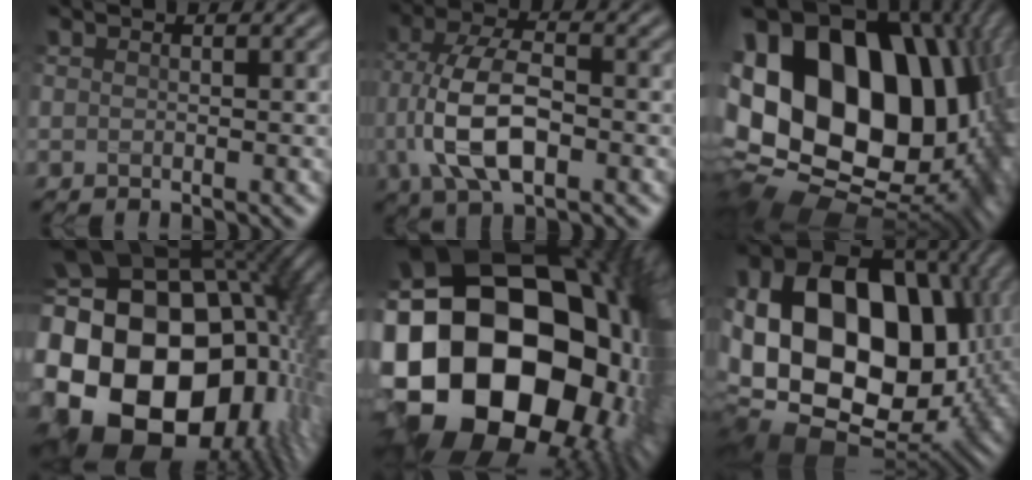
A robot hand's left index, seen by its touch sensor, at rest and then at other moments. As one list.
[{"total": 8.2, "force": [-1.7, 4.0, 6.9], "torque": [-0.151, 0.009, -0.038]}, {"total": 22.8, "force": [3.7, 15.8, 16.1], "torque": [-0.312, 0.009, 0.093]}, {"total": 22.7, "force": [-0.8, 16.5, 15.5], "torque": [-0.288, -0.034, -0.028]}, {"total": 24.5, "force": [-0.7, 18.3, 16.4], "torque": [-0.313, -0.067, -0.021]}, {"total": 21.3, "force": [0.7, 15.3, 14.8], "torque": [-0.302, -0.005, 0.033]}]